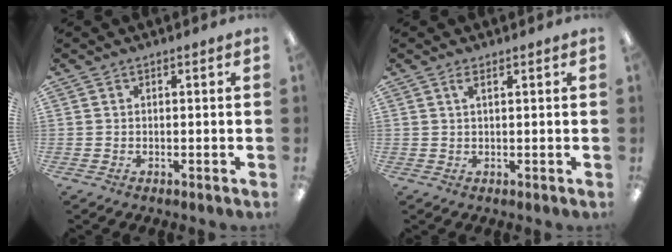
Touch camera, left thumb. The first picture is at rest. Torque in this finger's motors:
{"motor_torque": [0.00, -0.10, -0.10, -0.01, -0.04]}